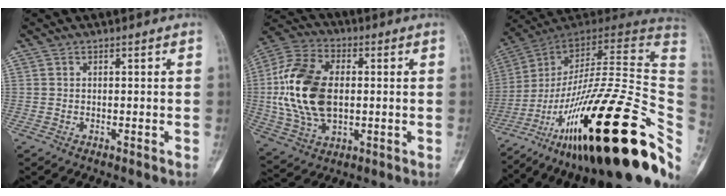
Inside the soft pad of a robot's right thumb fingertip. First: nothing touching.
{"total": 18.9, "force": [0.8, 11.8, 14.7], "torque": [-0.289, 0.010, 0.018]}
{"total": 37.0, "force": [-15.2, 8.9, 32.5], "torque": [-0.444, 0.054, -0.254]}